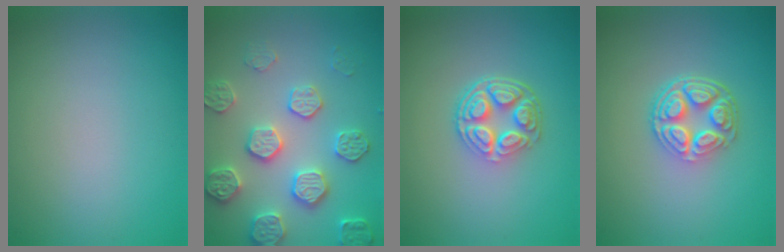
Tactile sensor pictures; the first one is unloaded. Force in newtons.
{"total": 4.9, "press": 4.9, "slide": 0.4}
{"total": 5.3, "press": 3.9, "slide": 3.6}
{"total": 5.2, "press": 3.8, "slide": 3.6}